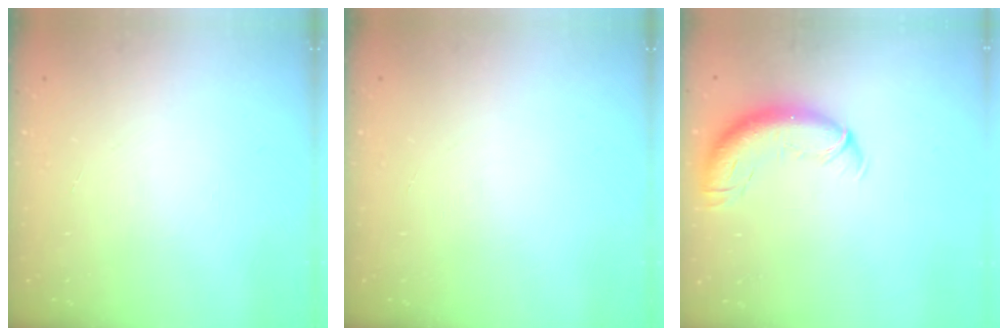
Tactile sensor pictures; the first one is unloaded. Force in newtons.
{"total": 0.0}
{"total": 12.1, "press": 11.7, "slide": 3.1}